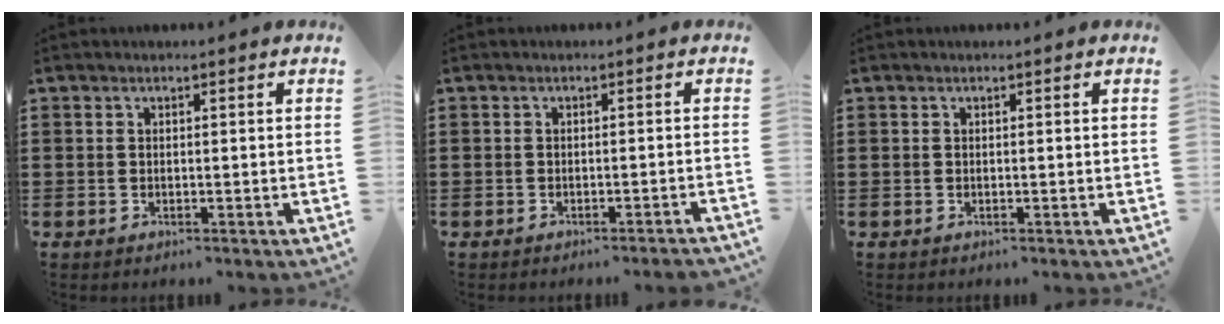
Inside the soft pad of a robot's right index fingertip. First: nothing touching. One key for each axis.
{"total": 1.1, "fx": -1.0, "fy": -0.1, "fz": 0.4, "tx": -0.007, "ty": 0.000, "tz": -0.021}
{"total": 0.0}